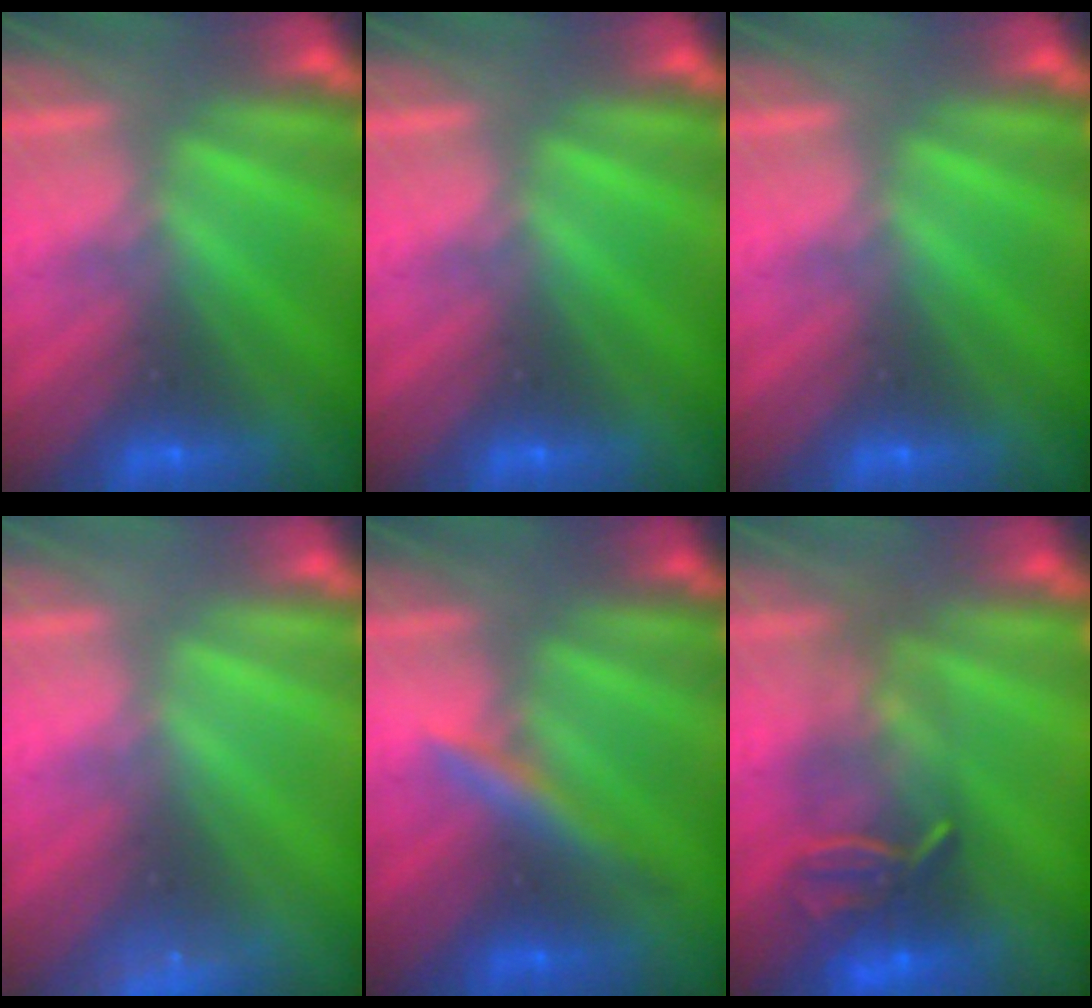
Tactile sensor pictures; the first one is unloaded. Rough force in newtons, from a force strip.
{"total": 0.0}
{"total": 0.0}
{"total": 2.3}
{"total": 2.9}
{"total": 7.1}